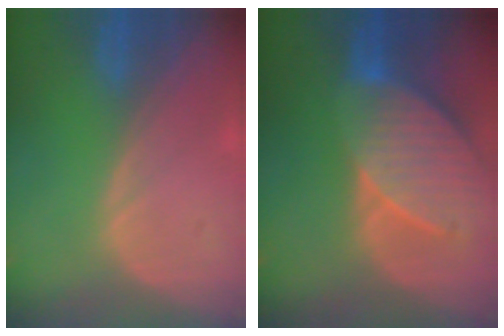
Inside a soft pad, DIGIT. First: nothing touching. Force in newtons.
{"total": 10.4, "press": 9.1, "slide": 5.0}